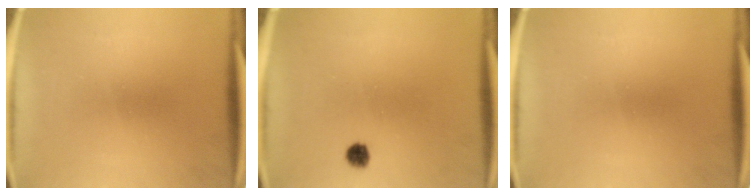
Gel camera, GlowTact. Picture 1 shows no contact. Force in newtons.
{"total": 2.2}
{"total": 0.0}